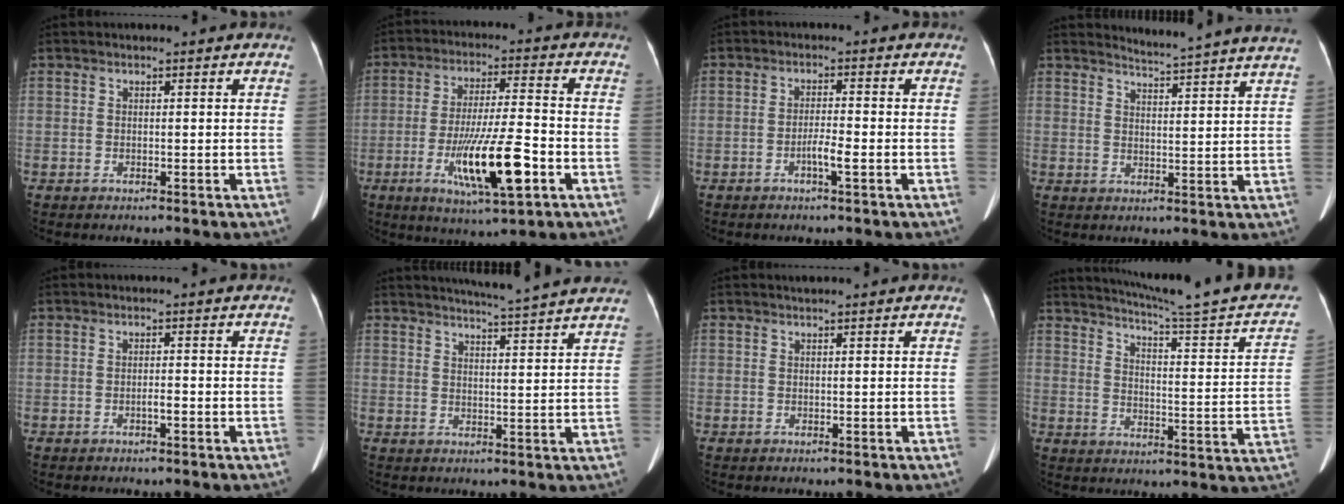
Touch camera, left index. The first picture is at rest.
{"total": 13.5, "force": [-4.9, 1.5, 12.5], "torque": [-0.228, -0.018, -0.078]}
{"total": 2.8, "force": [-1.3, 0.0, 2.5], "torque": [-0.046, -0.001, -0.026]}
{"total": 13.1, "force": [12.6, -1.9, 3.1], "torque": [-0.055, -0.059, 0.143]}
{"total": 1.1, "force": [-0.6, 0.1, 0.9], "torque": [-0.016, 0.001, -0.010]}
{"total": 11.0, "force": [10.1, -1.0, 4.3], "torque": [-0.071, 0.003, 0.124]}
{"total": 0.9, "force": [0.8, -0.1, 0.4], "torque": [-0.009, 0.008, 0.018]}
{"total": 22.2, "force": [19.4, 0.3, 10.8], "torque": [-0.150, -0.051, 0.238]}